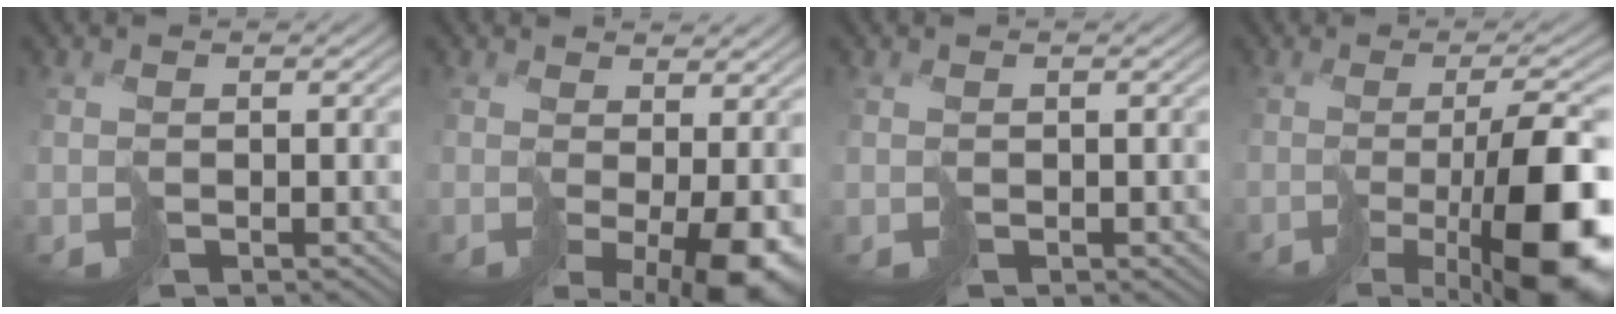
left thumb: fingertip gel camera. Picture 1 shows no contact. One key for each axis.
{"total": 8.3, "fx": -1.8, "fy": 2.4, "fz": 7.7, "tx": -0.125, "ty": -0.014, "tz": -0.022}
{"total": 0.9, "fx": -0.3, "fy": 0.6, "fz": 0.7, "tx": -0.013, "ty": -0.004, "tz": -0.004}
{"total": 13.9, "fx": -4.8, "fy": 4.0, "fz": 12.4, "tx": -0.197, "ty": -0.024, "tz": -0.074}